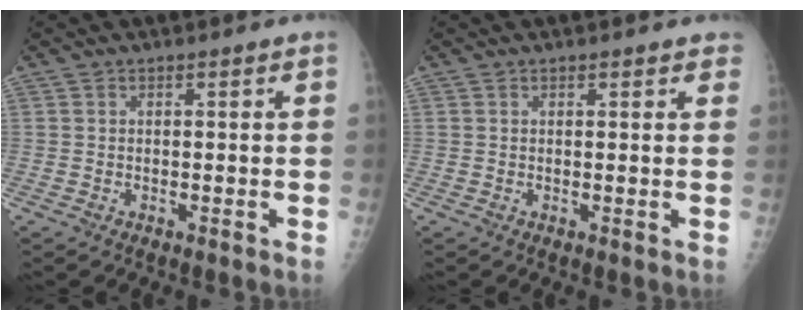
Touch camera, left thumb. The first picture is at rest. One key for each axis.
{"total": 2.3, "fx": 1.7, "fy": 0.9, "fz": 1.2, "tx": 0.004, "ty": 0.001, "tz": 0.015}